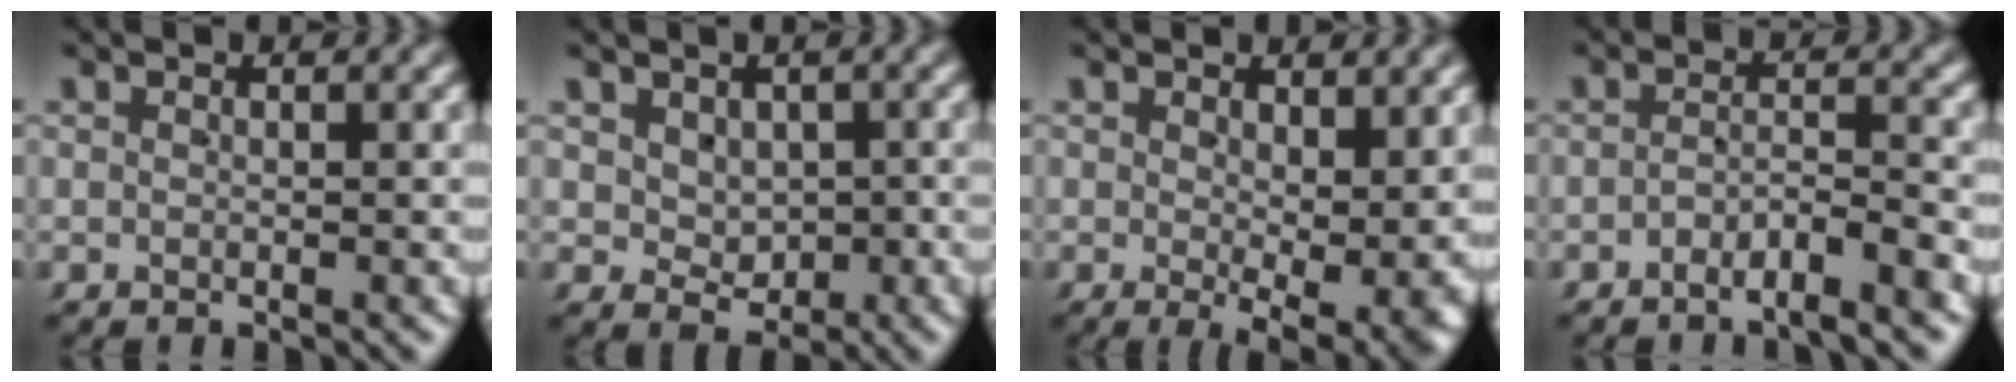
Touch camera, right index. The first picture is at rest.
{"total": 2.6, "force": [0.4, 2.1, 1.4], "torque": [-0.006, -0.016, 0.020]}
{"total": 4.9, "force": [-0.6, 1.9, 4.5], "torque": [-0.060, -0.036, 0.005]}
{"total": 3.0, "force": [-2.6, 0.3, 1.3], "torque": [-0.016, -0.001, -0.049]}